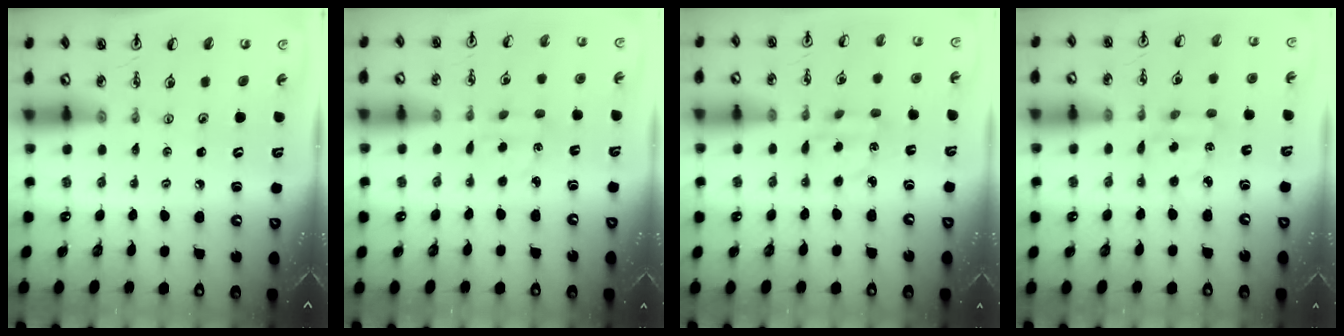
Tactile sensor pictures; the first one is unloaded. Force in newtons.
{"total": 1.9, "press": 1.9, "slide": 0.4}
{"total": 3.1, "press": 3.1, "slide": 0.5}
{"total": 2.7, "press": 2.7, "slide": 0.2}